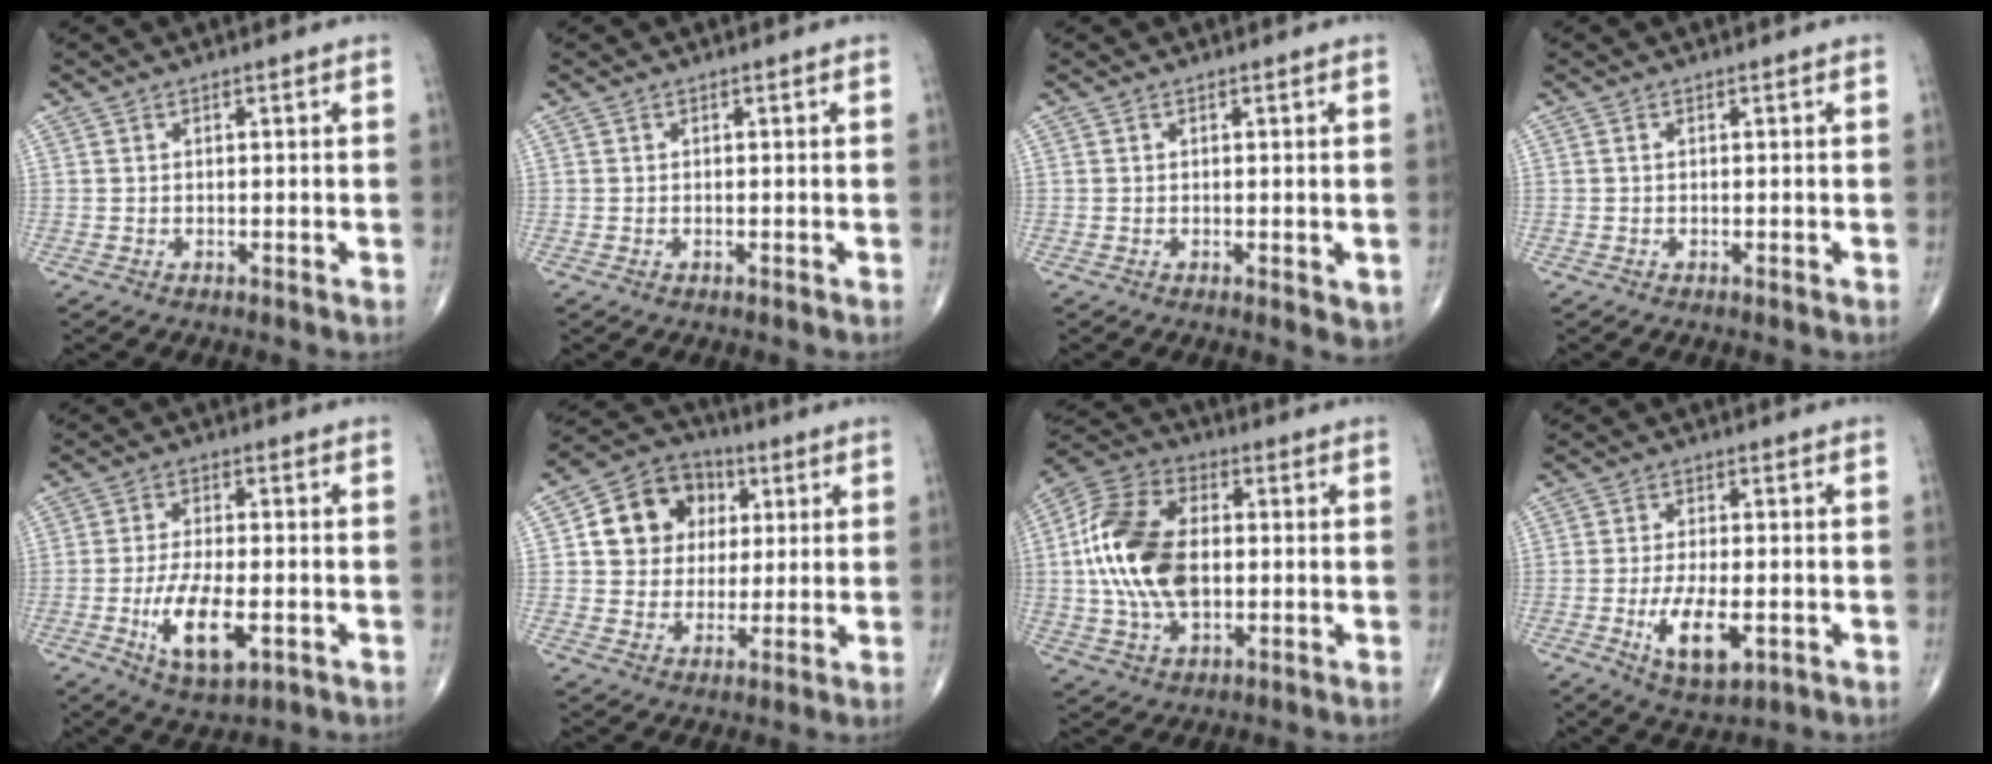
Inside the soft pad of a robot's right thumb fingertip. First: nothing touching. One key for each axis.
{"total": 0.0}
{"total": 2.6, "fx": -0.4, "fy": 1.2, "fz": 2.3, "tx": -0.019, "ty": -0.006, "tz": -0.005}
{"total": 0.0}
{"total": 10.5, "fx": -3.0, "fy": 4.4, "fz": 9.1, "tx": -0.165, "ty": -0.003, "tz": -0.048}
{"total": 12.9, "fx": 3.0, "fy": 11.1, "fz": 5.9, "tx": -0.063, "ty": 0.006, "tz": 0.045}
{"total": 18.2, "fx": 0.2, "fy": 11.1, "fz": 14.4, "tx": -0.288, "ty": 0.016, "tz": 0.002}
{"total": 9.1, "fx": -2.6, "fy": 4.0, "fz": 7.8, "tx": -0.138, "ty": -0.006, "tz": -0.038}